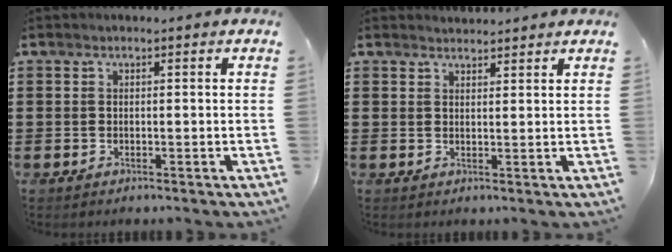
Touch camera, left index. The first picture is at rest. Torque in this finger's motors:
{"motor_torque": [2.14, 0.00, 0.14, 0.00]}